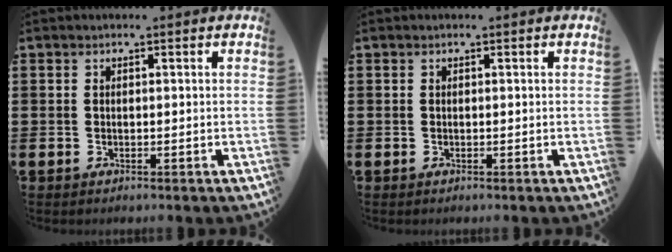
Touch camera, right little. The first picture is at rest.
{"total": 0.0}